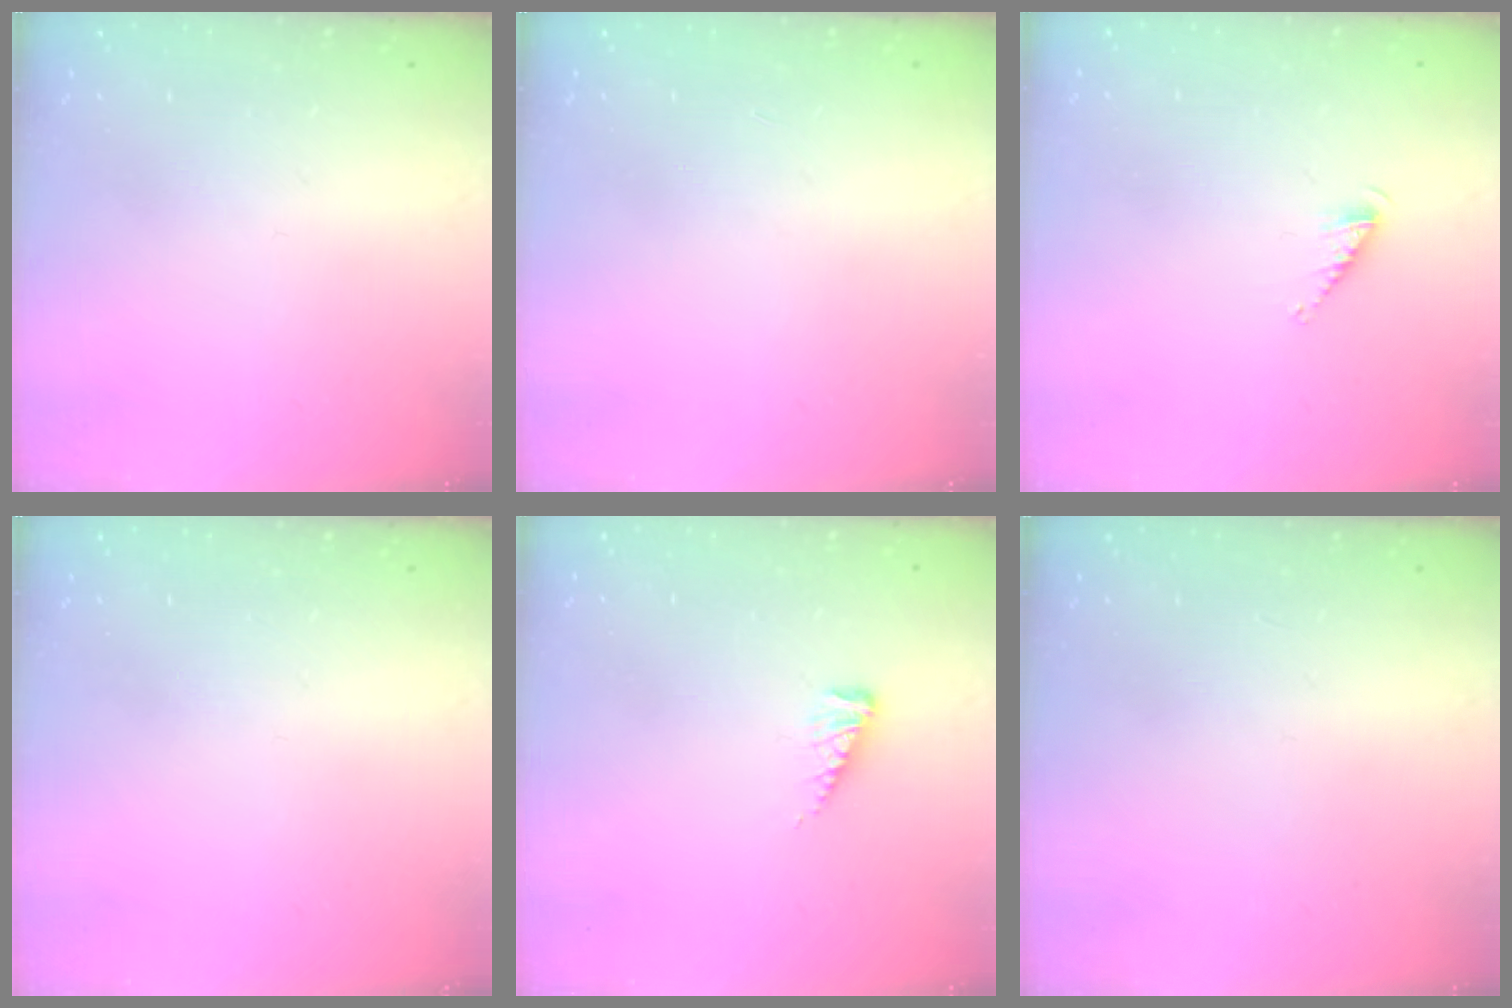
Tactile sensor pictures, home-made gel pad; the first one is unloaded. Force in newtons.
{"total": 0.0}
{"total": 2.6, "press": 2.6, "slide": 0.4}
{"total": 0.0}
{"total": 3.8, "press": 3.8, "slide": 0.5}
{"total": 0.0}